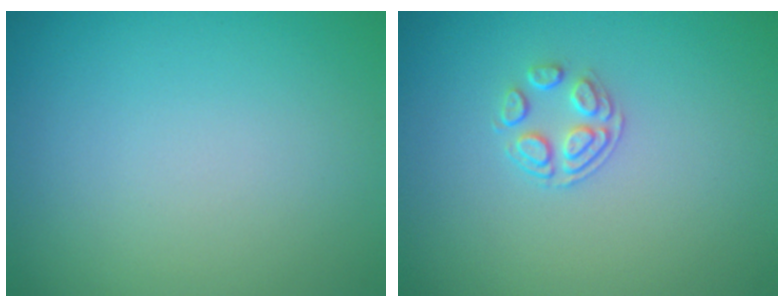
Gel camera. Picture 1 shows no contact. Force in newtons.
{"total": 1.8, "press": 1.2, "slide": 1.4}